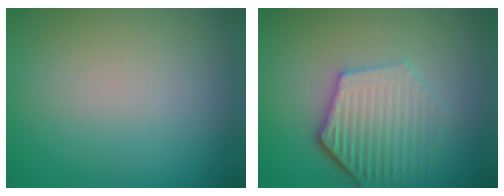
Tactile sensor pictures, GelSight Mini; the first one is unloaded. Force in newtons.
{"total": 5.7, "press": 4.3, "slide": 3.8}